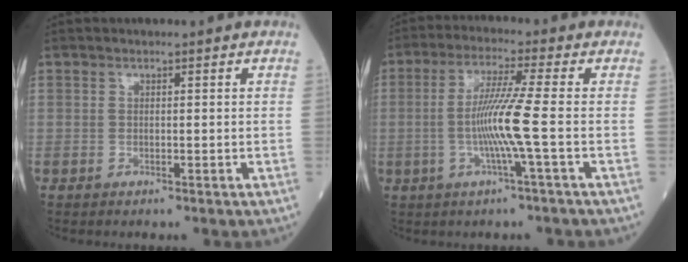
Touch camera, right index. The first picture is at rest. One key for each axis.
{"total": 8.0, "fx": -1.2, "fy": -1.6, "fz": 7.8, "tx": -0.157, "ty": -0.004, "tz": -0.026}